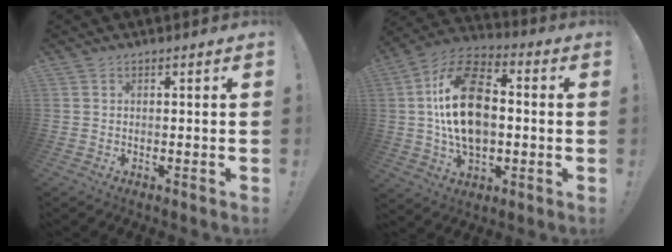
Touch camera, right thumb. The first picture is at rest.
{"total": 21.9, "force": [1.3, 14.9, 16.0], "torque": [-0.272, 0.018, 0.026]}